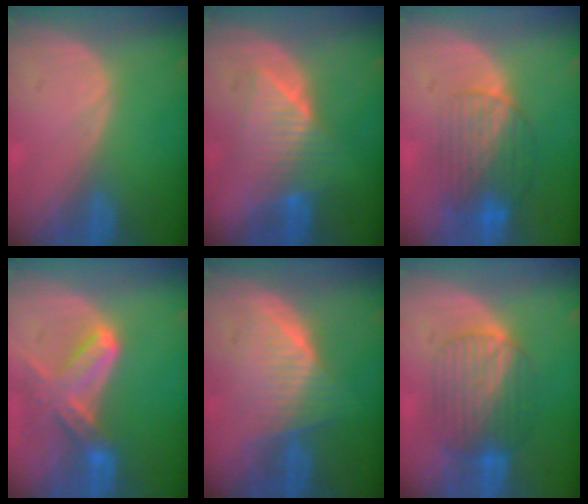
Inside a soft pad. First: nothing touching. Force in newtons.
{"total": 6.4, "press": 6.4, "slide": 0.3}
{"total": 8.2, "press": 7.3, "slide": 3.9}
{"total": 7.0, "press": 6.5, "slide": 2.6}
{"total": 6.4, "press": 6.2, "slide": 1.7}
{"total": 7.4, "press": 7.3, "slide": 0.3}